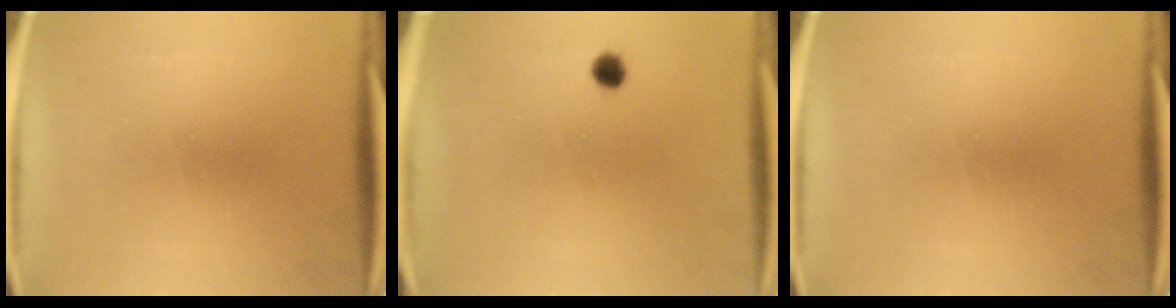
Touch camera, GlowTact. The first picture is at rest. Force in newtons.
{"total": 1.8}
{"total": 0.0}